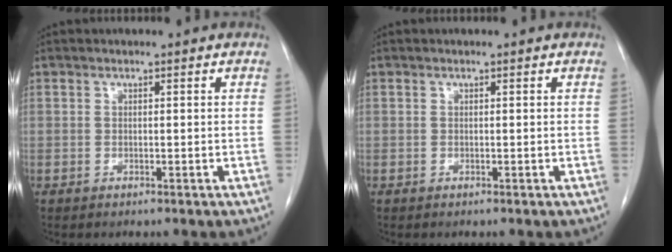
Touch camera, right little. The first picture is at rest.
{"total": 0.0}